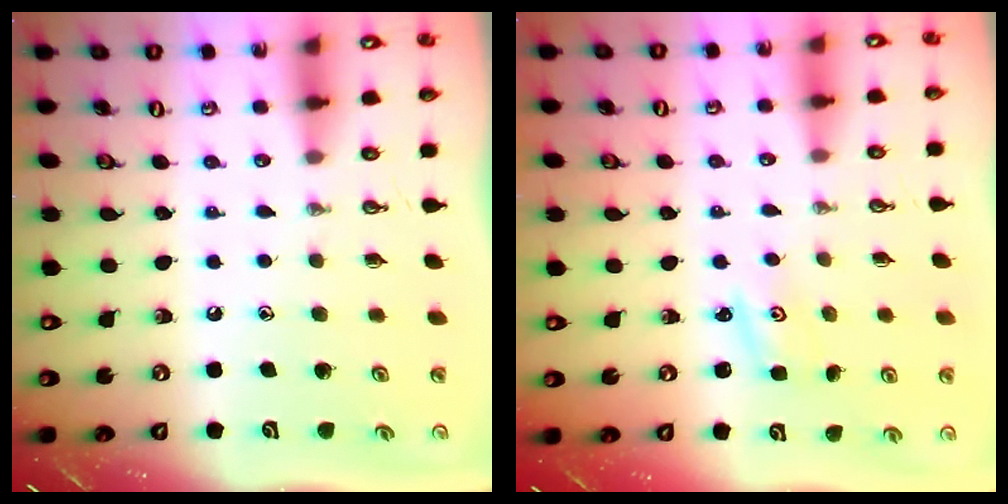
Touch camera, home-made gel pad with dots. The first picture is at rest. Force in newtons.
{"total": 1.5, "press": 1.5, "slide": 0.3}